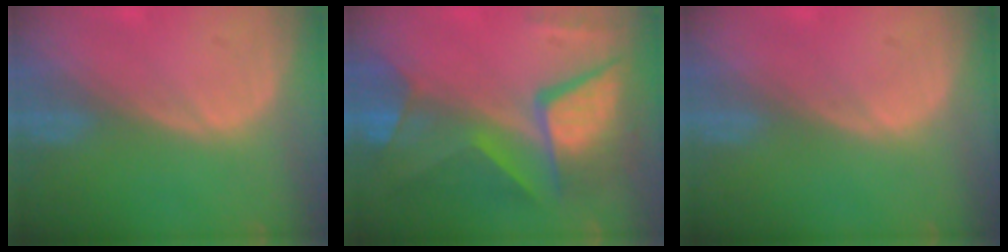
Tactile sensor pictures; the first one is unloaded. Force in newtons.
{"total": 11.8, "press": 11.7, "slide": 1.2}
{"total": 0.0}